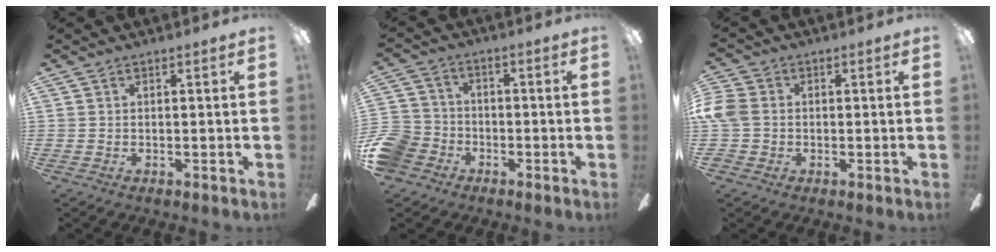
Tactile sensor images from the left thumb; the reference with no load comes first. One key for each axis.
{"total": 9.3, "fx": -4.7, "fy": 7.4, "fz": 3.2, "tx": -0.093, "ty": 0.038, "tz": -0.088}
{"total": 6.9, "fx": -0.2, "fy": 5.6, "fz": 4.1, "tx": -0.099, "ty": 0.016, "tz": -0.003}